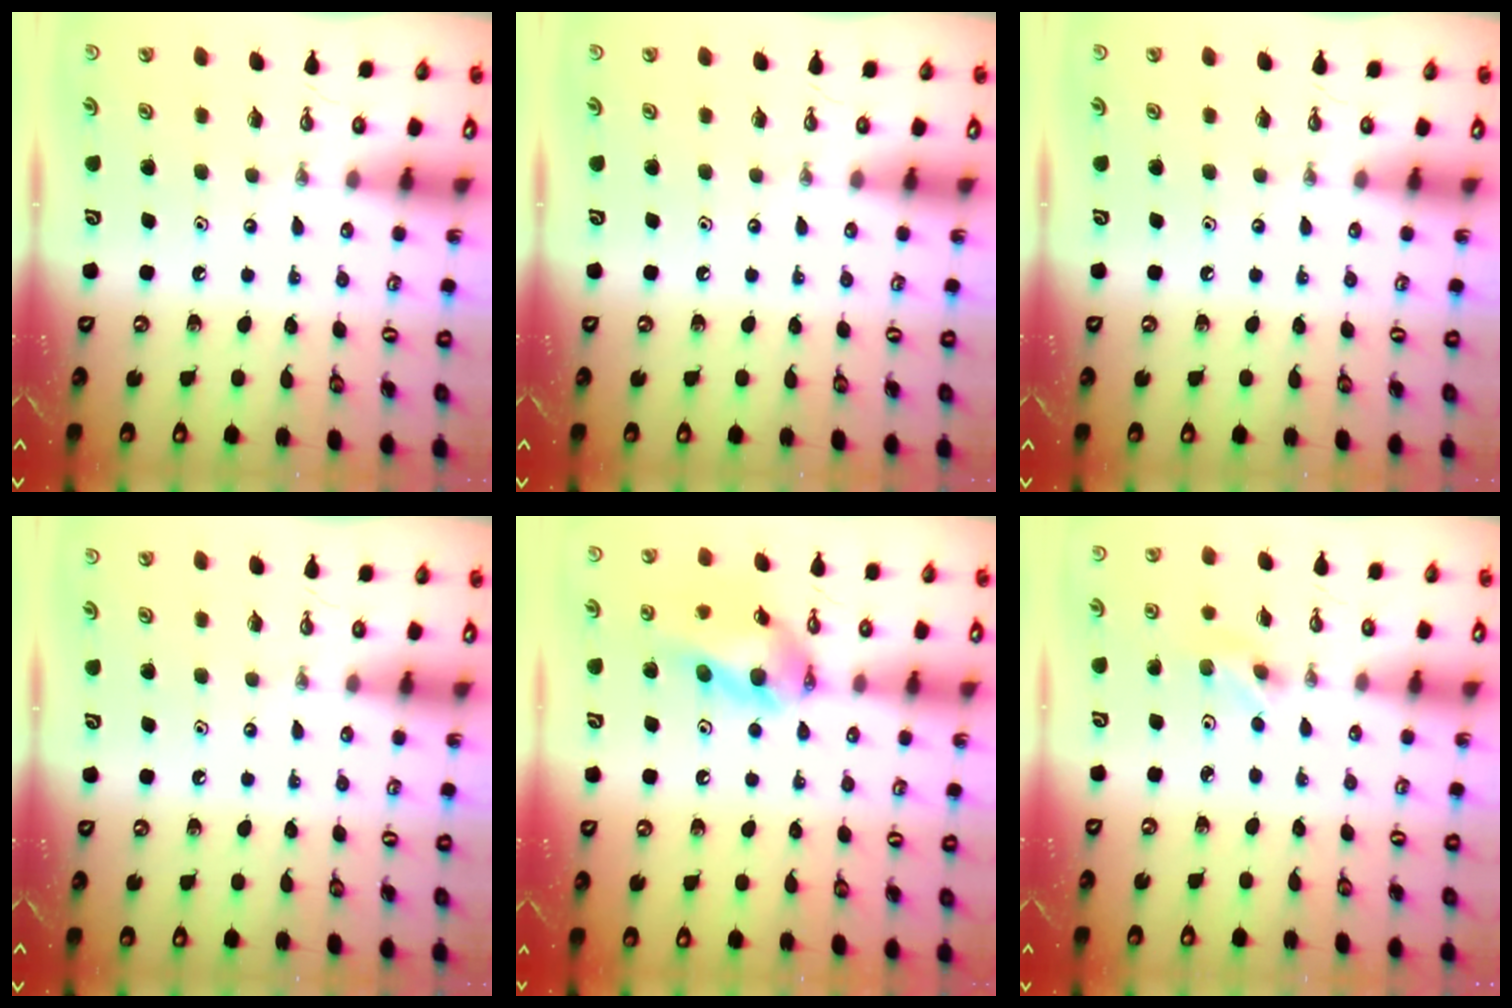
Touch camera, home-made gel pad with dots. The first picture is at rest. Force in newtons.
{"total": 0.0}
{"total": 0.0}
{"total": 0.0}
{"total": 13.4, "press": 13.2, "slide": 2.6}
{"total": 2.5, "press": 2.5, "slide": 0.5}